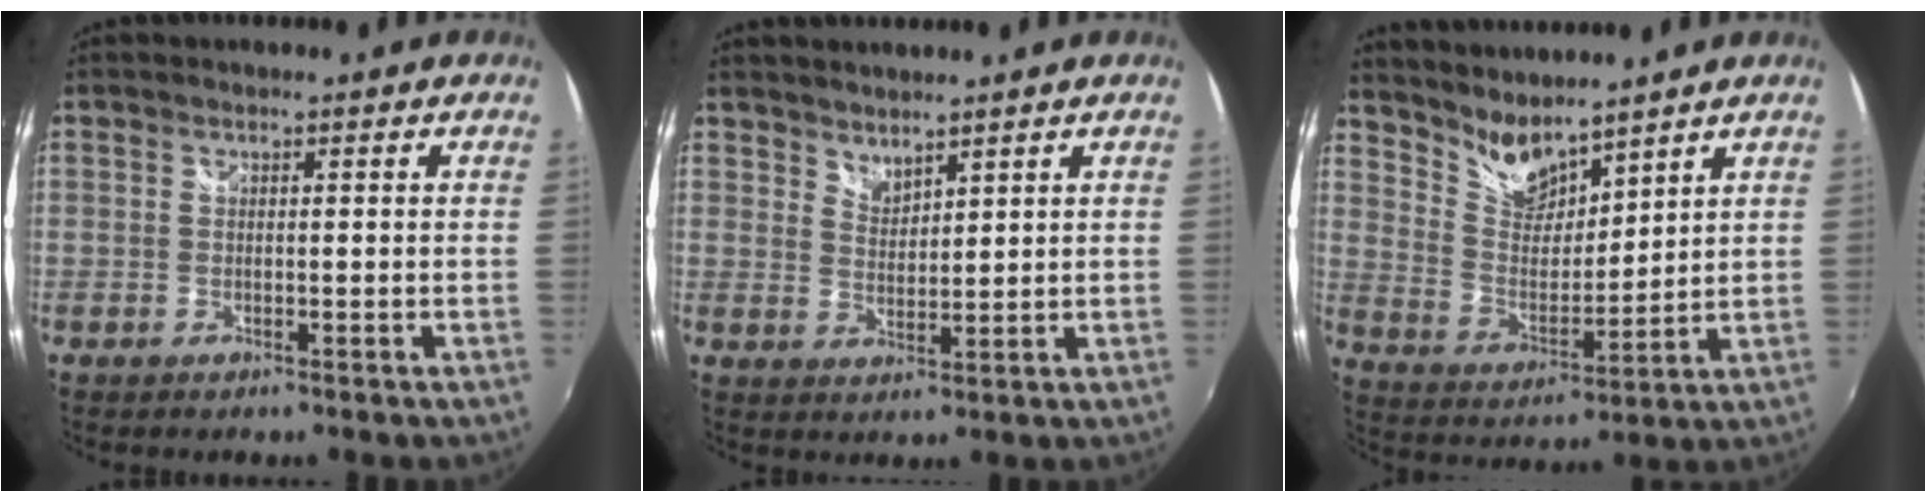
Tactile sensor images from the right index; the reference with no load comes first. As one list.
[{"total": 3.2, "force": [3.0, 0.9, 0.6], "torque": [-0.005, 0.000, 0.053]}, {"total": 8.5, "force": [7.6, 2.3, 2.9], "torque": [-0.052, -0.010, 0.155]}]